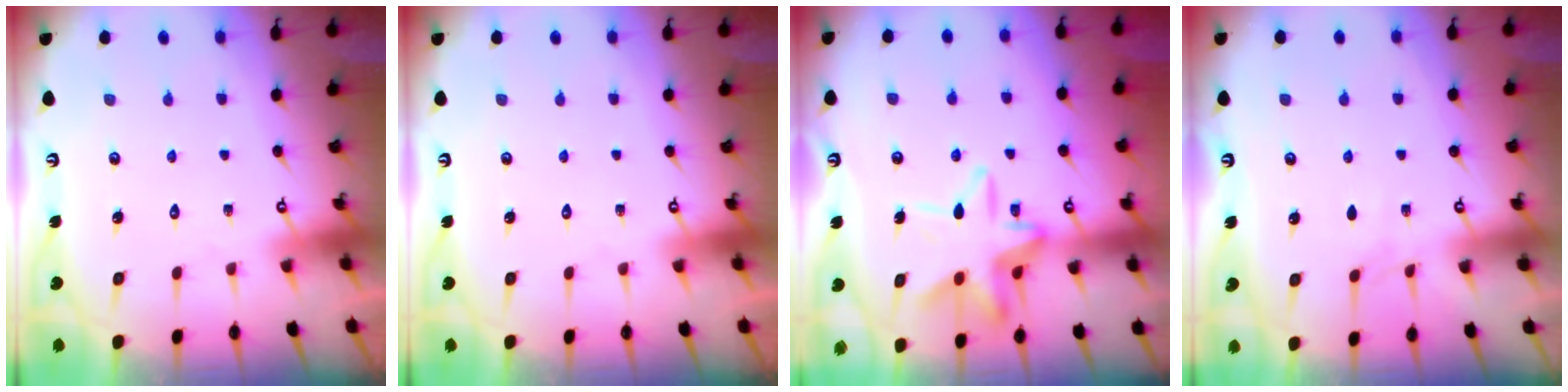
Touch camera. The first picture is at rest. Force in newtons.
{"total": 0.0}
{"total": 13.8, "press": 13.7, "slide": 1.4}
{"total": 2.8, "press": 2.8, "slide": 0.5}